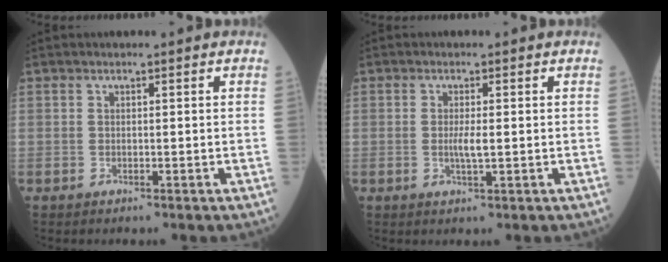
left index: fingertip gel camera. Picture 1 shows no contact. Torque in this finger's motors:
{"motor_torque": [0.54, -0.01, 0.03, 0.02]}